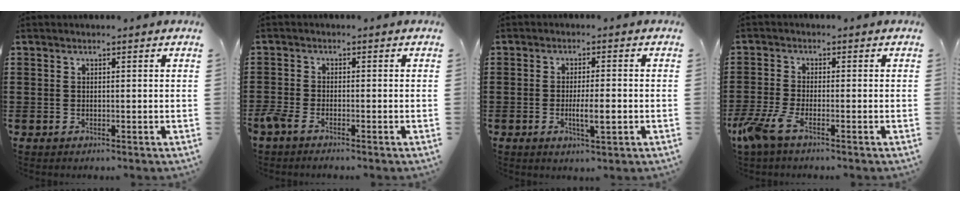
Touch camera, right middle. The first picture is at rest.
{"total": 2.1, "force": [-1.6, 0.5, 1.1], "torque": [-0.043, -0.005, -0.038]}
{"total": 4.5, "force": [-1.3, 1.2, 4.1], "torque": [-0.061, 0.000, -0.024]}
{"total": 4.6, "force": [-2.7, 1.0, 3.6], "torque": [-0.100, -0.015, -0.056]}